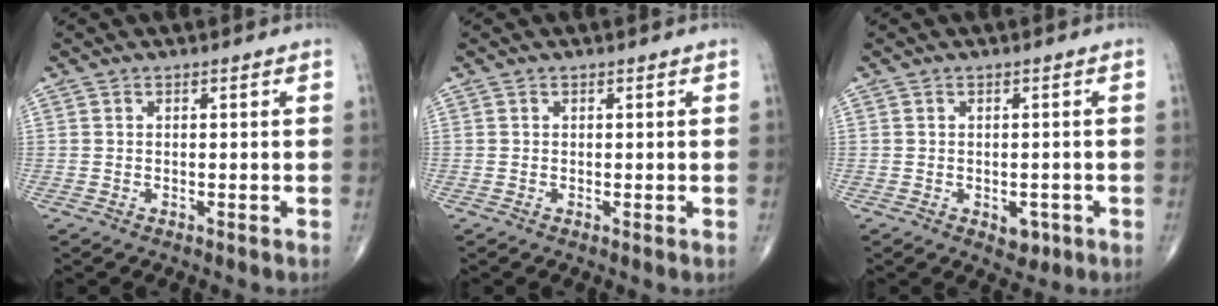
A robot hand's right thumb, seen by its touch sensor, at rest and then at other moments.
{"total": 0.0}
{"total": 3.0, "force": [-1.1, 2.0, 1.9], "torque": [-0.010, 0.001, -0.009]}